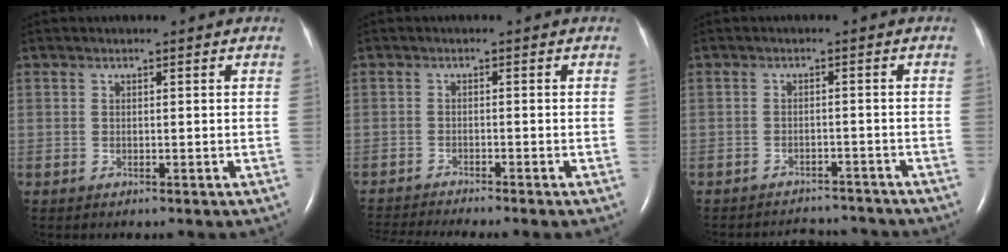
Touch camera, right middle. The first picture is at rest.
{"total": 6.5, "force": [-6.0, -1.5, 2.1], "torque": [-0.024, -0.017, -0.098]}
{"total": 8.3, "force": [-8.0, 2.0, 0.9], "torque": [-0.016, 0.007, -0.098]}